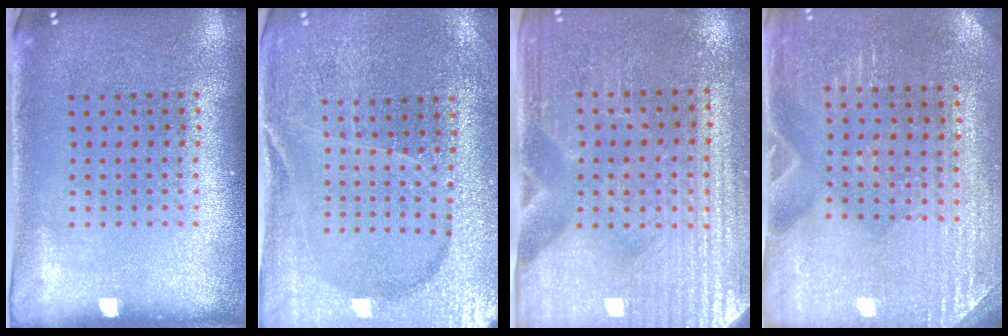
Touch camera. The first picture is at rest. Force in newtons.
{"total": 3.1, "press": 3.1, "slide": 0.4}
{"total": 3.6, "press": 3.4, "slide": 1.2}
{"total": 2.9, "press": 2.9, "slide": 0.4}